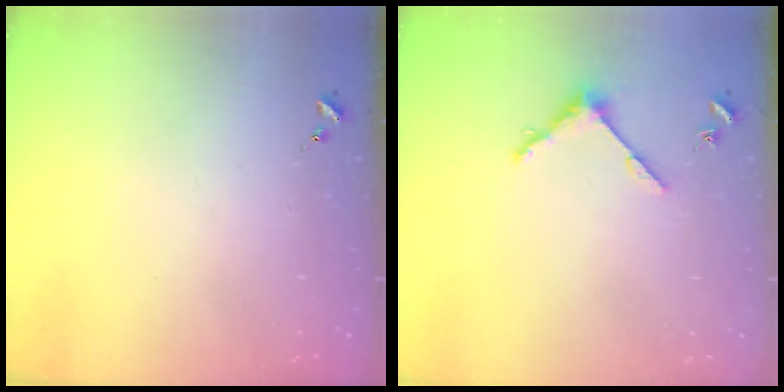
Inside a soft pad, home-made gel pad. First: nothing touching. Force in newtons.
{"total": 4.8, "press": 4.8, "slide": 0.6}